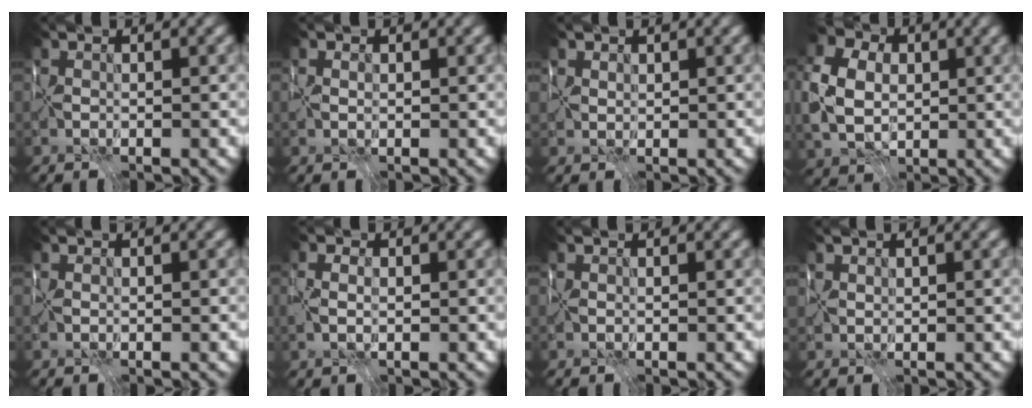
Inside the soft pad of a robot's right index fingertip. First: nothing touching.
{"total": 0.6, "force": [0.0, 0.5, 0.4], "torque": [-0.009, 0.005, 0.001]}
{"total": 1.0, "force": [0.7, 0.8, 0.1], "torque": [-0.004, -0.004, 0.015]}
{"total": 8.4, "force": [0.2, 6.4, 5.3], "torque": [-0.133, 0.003, 0.001]}
{"total": 0.0}
{"total": 2.5, "force": [0.1, 1.8, 1.8], "torque": [-0.038, 0.017, -0.005]}
{"total": 0.5, "force": [0.3, 0.3, 0.3], "torque": [-0.004, -0.002, 0.004]}
{"total": 0.6, "force": [0.4, 0.5, 0.0], "torque": [-0.001, -0.002, 0.010]}